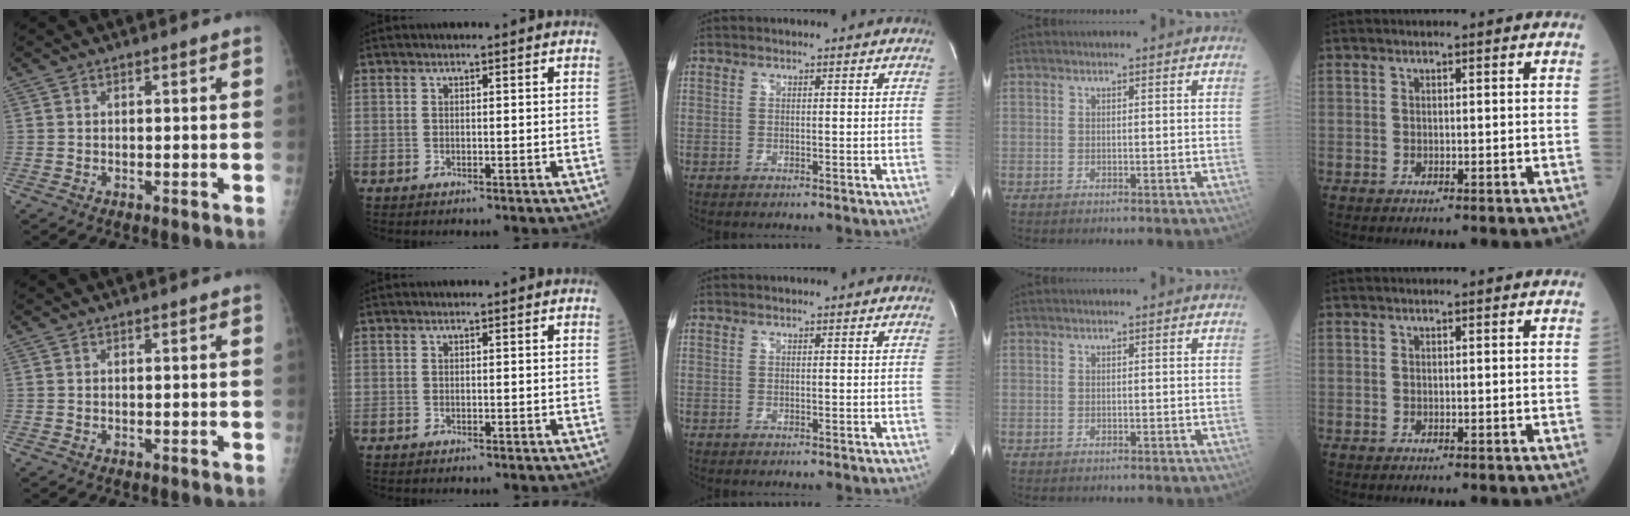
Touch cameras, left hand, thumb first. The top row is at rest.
{"ring": {"total": 0.6, "force": [-0.5, 0.2, 0.1], "torque": [-0.007, 0.001, -0.007]}}